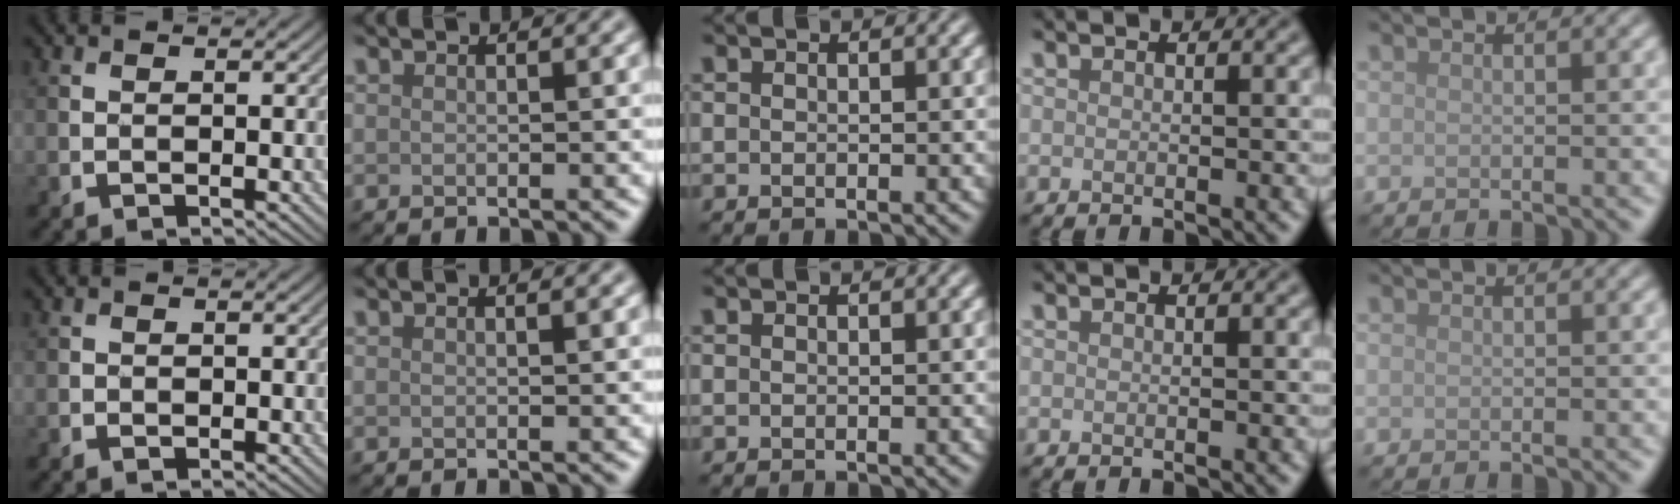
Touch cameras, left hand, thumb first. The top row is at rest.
{"thumb": {"total": 0.6, "force": [-0.2, 0.5, 0.2], "torque": [-0.001, -0.006, -0.006]}, "index": {"total": 0.6, "force": [0.4, 0.1, 0.5], "torque": [-0.004, 0.005, 0.005]}}